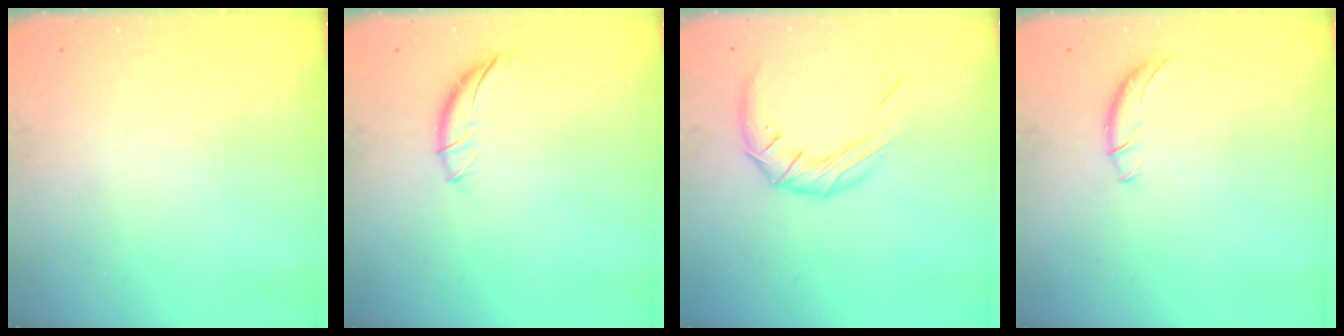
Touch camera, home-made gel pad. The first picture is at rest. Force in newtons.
{"total": 6.6, "press": 6.6, "slide": 0.5}
{"total": 10.5, "press": 10.5, "slide": 0.8}
{"total": 4.8, "press": 4.8, "slide": 0.3}